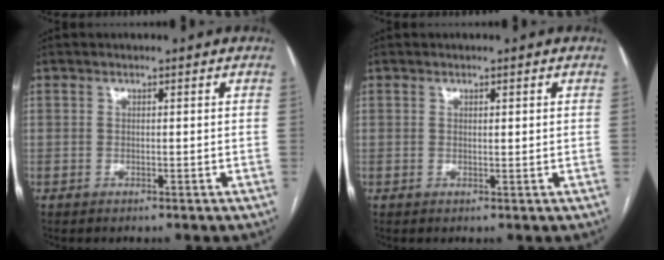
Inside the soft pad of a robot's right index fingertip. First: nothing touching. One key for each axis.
{"total": 0.8, "fx": 0.3, "fy": 0.2, "fz": 0.8, "tx": -0.014, "ty": 0.000, "tz": 0.005}